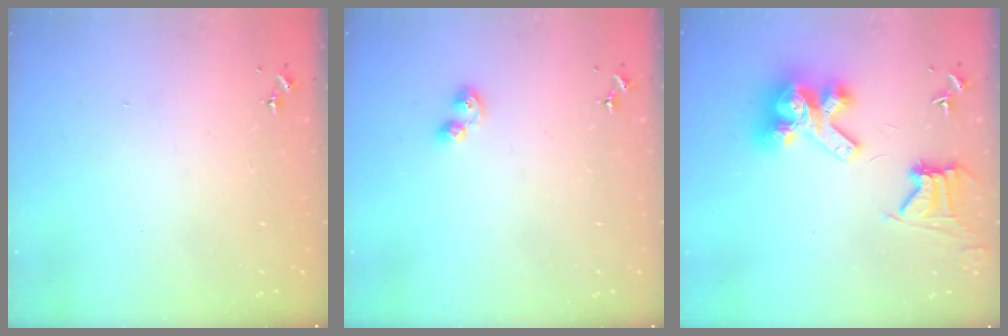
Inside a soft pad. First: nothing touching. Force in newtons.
{"total": 4.0, "press": 4.0, "slide": 0.5}
{"total": 14.5, "press": 14.3, "slide": 2.0}